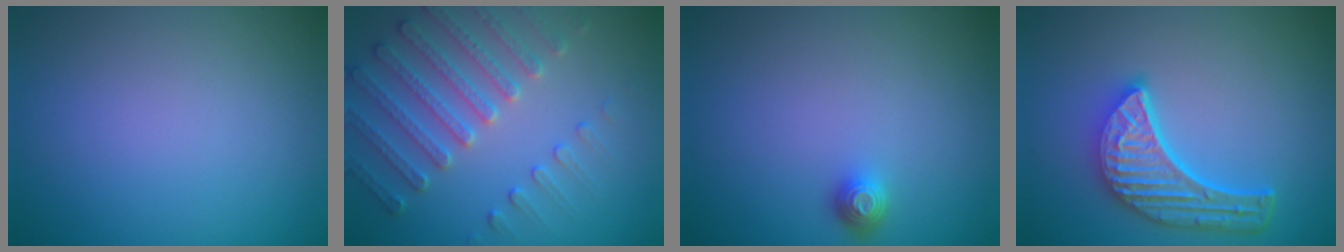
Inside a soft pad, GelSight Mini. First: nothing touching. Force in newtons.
{"total": 4.1, "press": 4.0, "slide": 0.8}
{"total": 1.3, "press": 1.1, "slide": 0.8}
{"total": 5.9, "press": 4.6, "slide": 3.8}